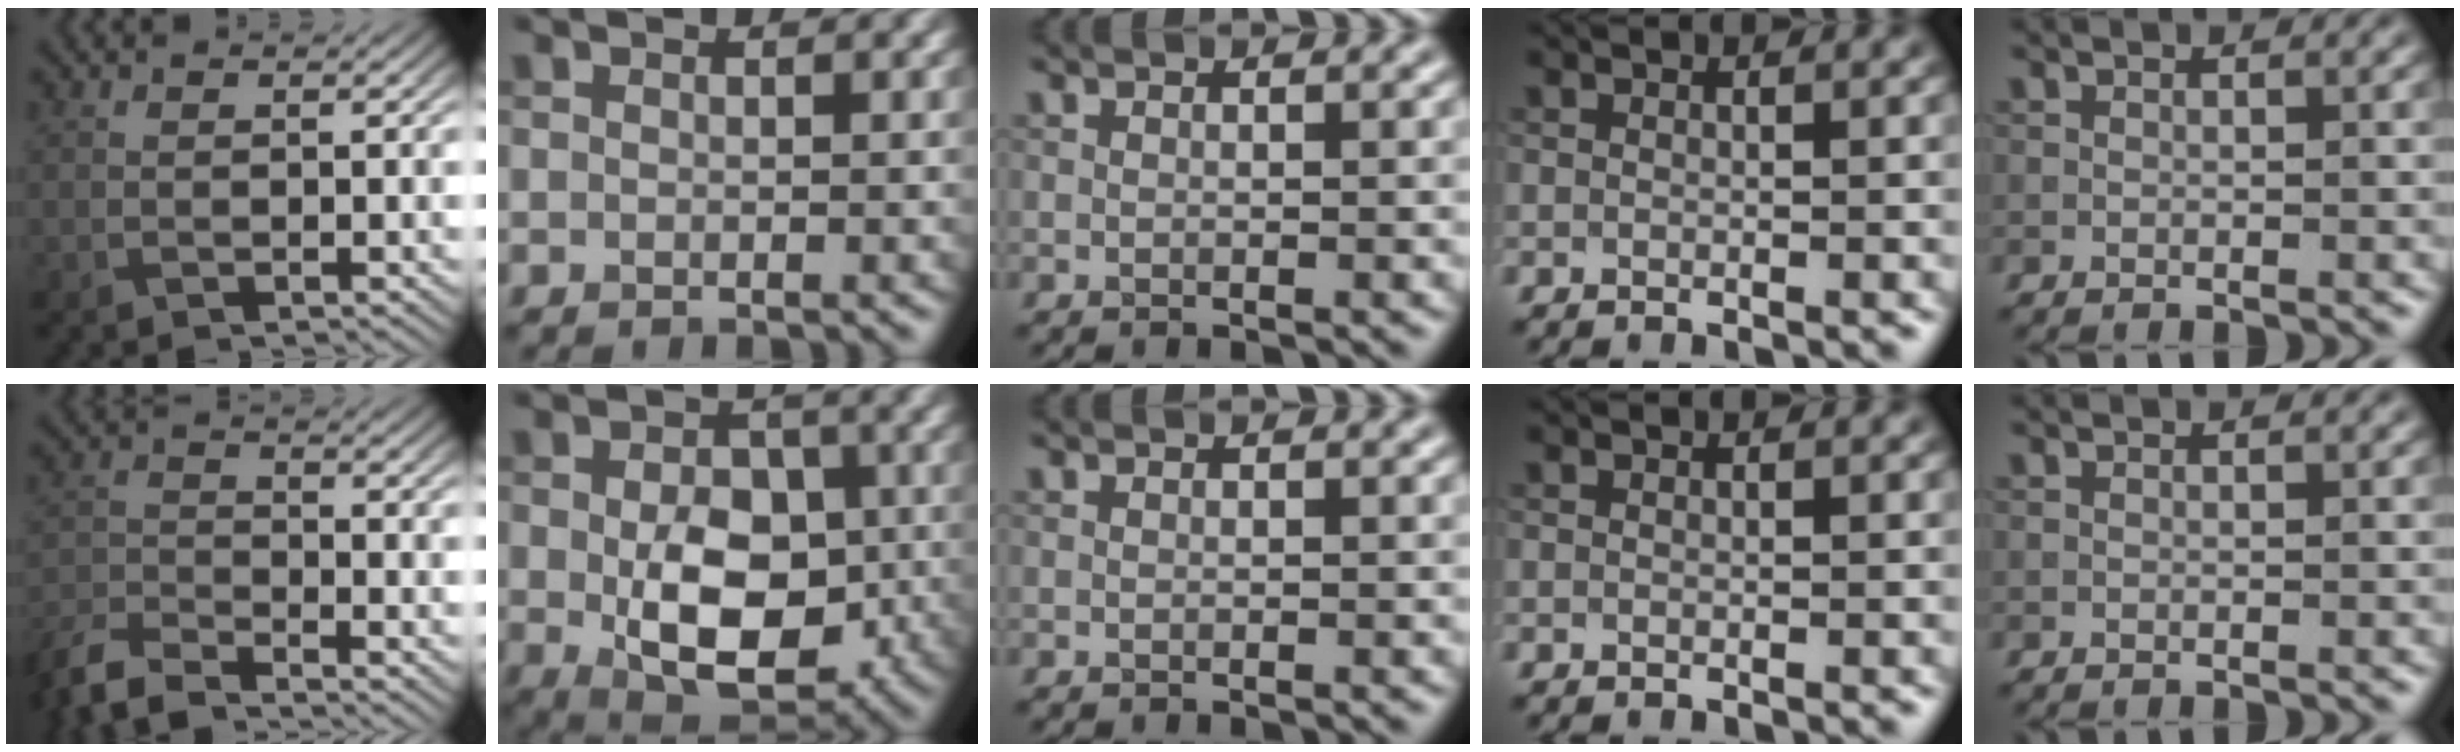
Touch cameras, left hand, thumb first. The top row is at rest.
{"thumb": {"total": 6.7, "force": [-6.2, 1.2, 2.3], "torque": [-0.053, -0.013, -0.131]}, "index": {"total": 8.6, "force": [-1.1, 5.6, 6.5], "torque": [-0.105, -0.015, -0.011]}}